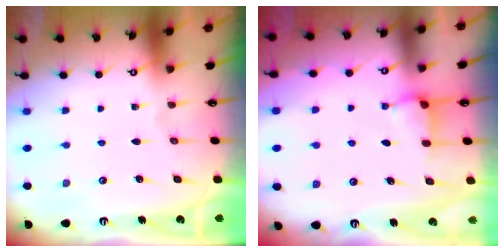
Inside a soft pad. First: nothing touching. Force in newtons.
{"total": 3.7, "press": 3.7, "slide": 0.4}